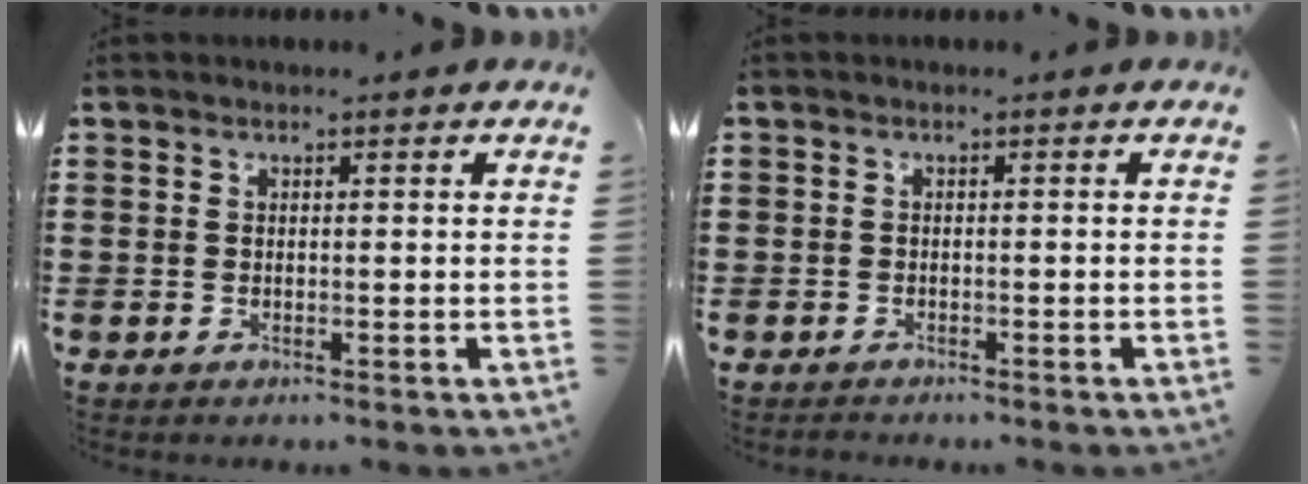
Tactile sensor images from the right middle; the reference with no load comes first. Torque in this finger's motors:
{"motor_torque": [0.70, 0.18, -1.05, -0.21]}